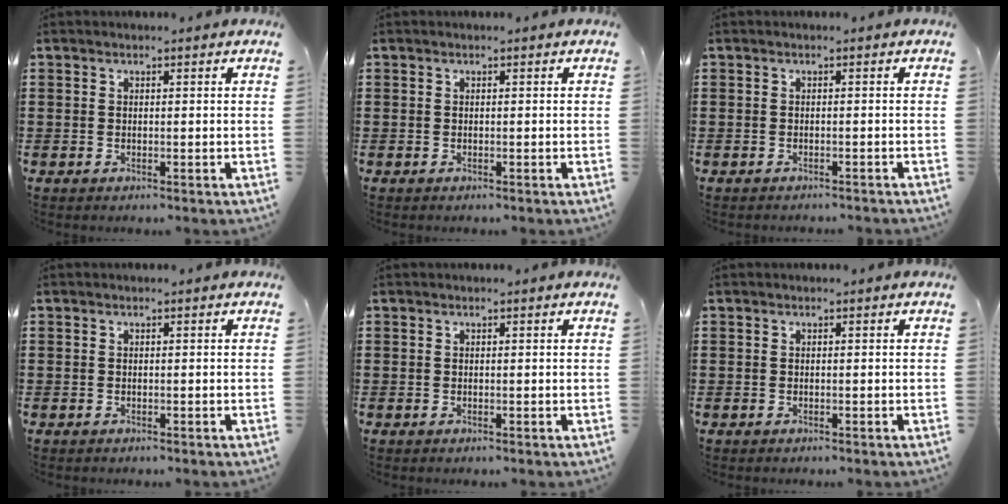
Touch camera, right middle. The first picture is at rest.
{"total": 0.0}
{"total": 0.7, "force": [-0.7, 0.0, 0.1], "torque": [-0.003, -0.001, -0.014]}
{"total": 0.0}
{"total": 0.0}
{"total": 0.0}